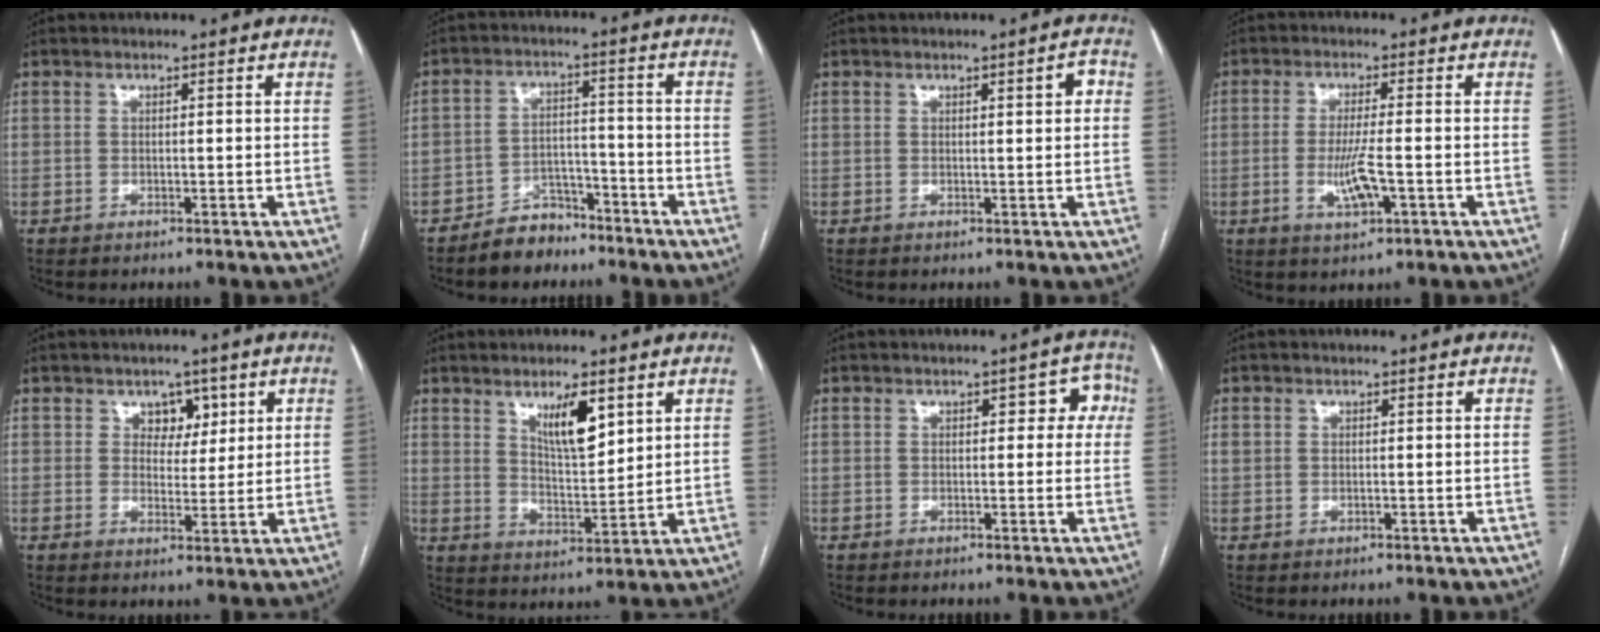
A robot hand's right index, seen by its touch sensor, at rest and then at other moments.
{"total": 5.9, "force": [-4.8, 3.3, 1.0], "torque": [-0.012, 0.013, -0.081]}
{"total": 2.0, "force": [0.6, 0.4, 1.9], "torque": [-0.022, 0.005, 0.007]}
{"total": 5.6, "force": [-1.5, 0.7, 5.4], "torque": [-0.110, -0.011, -0.025]}
{"total": 4.2, "force": [2.0, 3.1, 1.9], "torque": [-0.015, 0.005, 0.030]}
{"total": 7.3, "force": [4.0, 2.0, 5.8], "torque": [-0.103, -0.008, 0.074]}
{"total": 4.5, "force": [0.8, 2.6, 3.5], "torque": [-0.020, 0.029, 0.005]}
{"total": 1.0, "force": [0.2, 0.9, 0.5], "torque": [-0.012, 0.009, 0.007]}